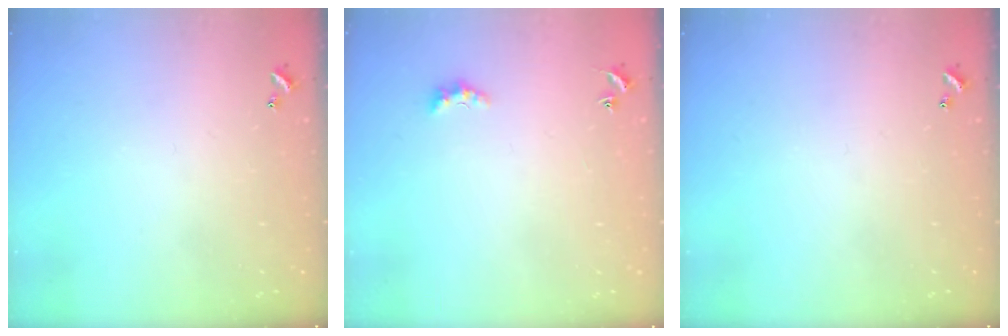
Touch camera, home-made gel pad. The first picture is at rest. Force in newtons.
{"total": 2.4, "press": 2.3, "slide": 0.5}
{"total": 0.0}